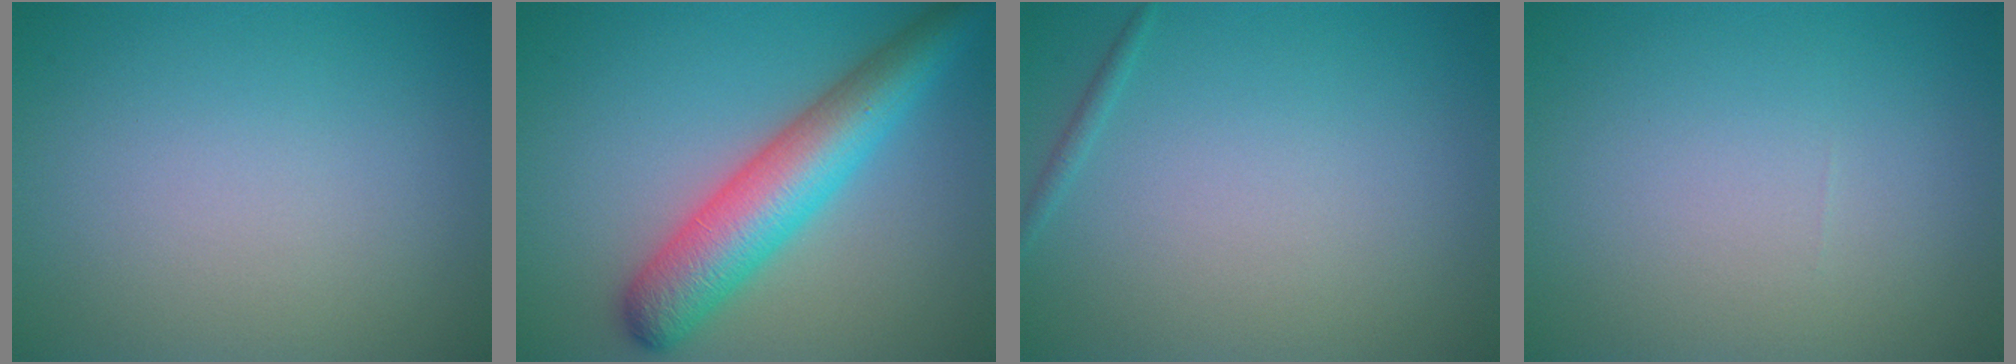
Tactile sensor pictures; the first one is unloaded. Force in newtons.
{"total": 7.4, "press": 7.4, "slide": 0.1}
{"total": 0.6, "press": 0.6, "slide": 0.1}
{"total": 0.0}